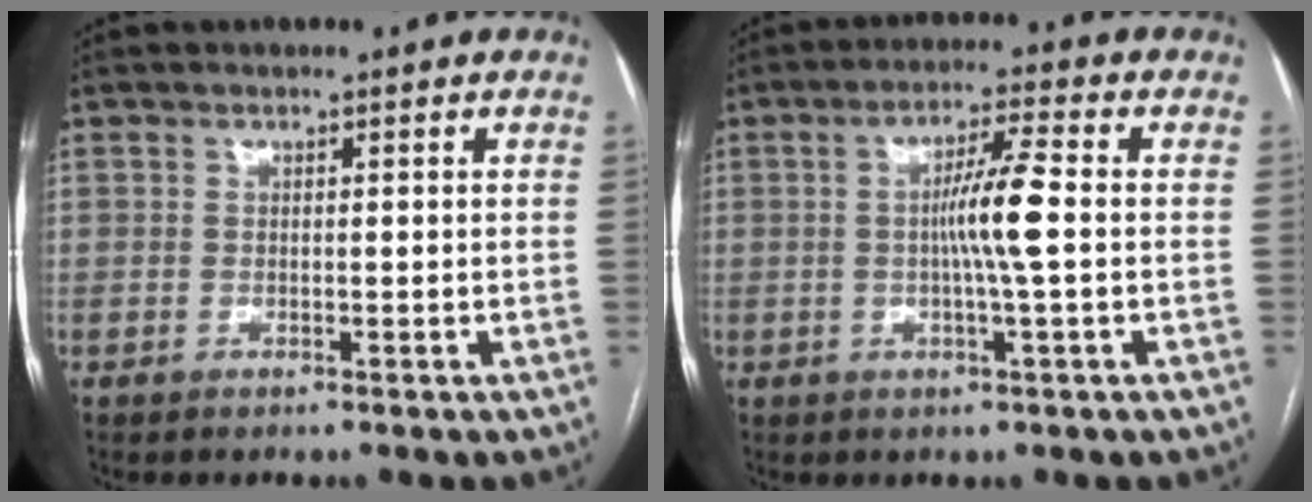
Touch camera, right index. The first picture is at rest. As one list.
[{"total": 6.6, "force": [-0.3, -0.5, 6.6], "torque": [-0.120, 0.005, -0.007]}]